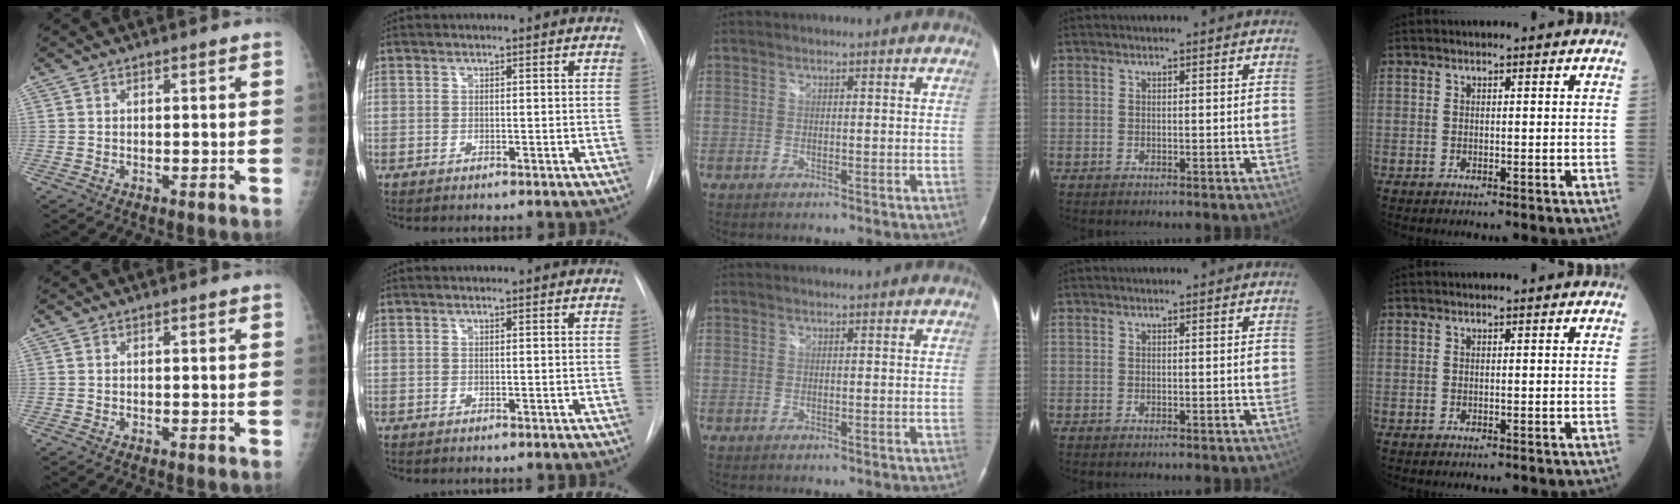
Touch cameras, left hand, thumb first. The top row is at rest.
{}